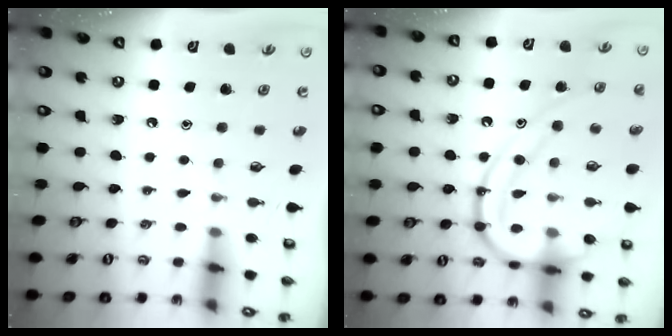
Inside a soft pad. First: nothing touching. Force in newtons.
{"total": 19.1, "press": 19.1, "slide": 1.6}